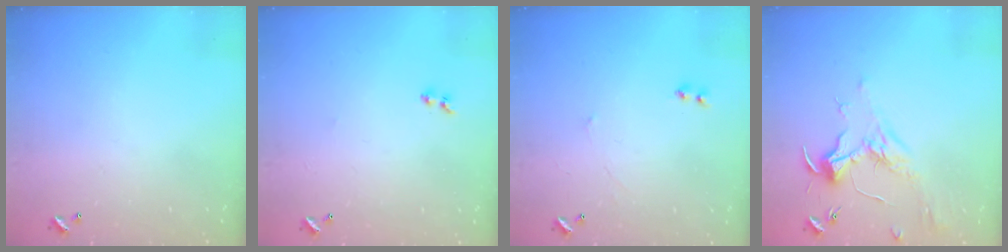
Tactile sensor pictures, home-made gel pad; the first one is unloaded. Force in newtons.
{"total": 1.9, "press": 1.7, "slide": 0.9}
{"total": 2.3, "press": 2.3, "slide": 0.3}
{"total": 1.9, "press": 1.7, "slide": 0.7}